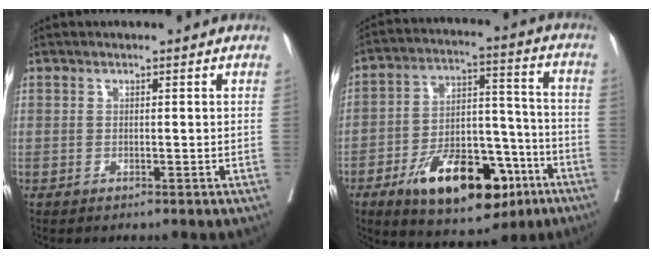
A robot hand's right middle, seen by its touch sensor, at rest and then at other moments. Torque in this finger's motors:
{"motor_torque": [1.16, -0.97, 0.35, 0.11]}